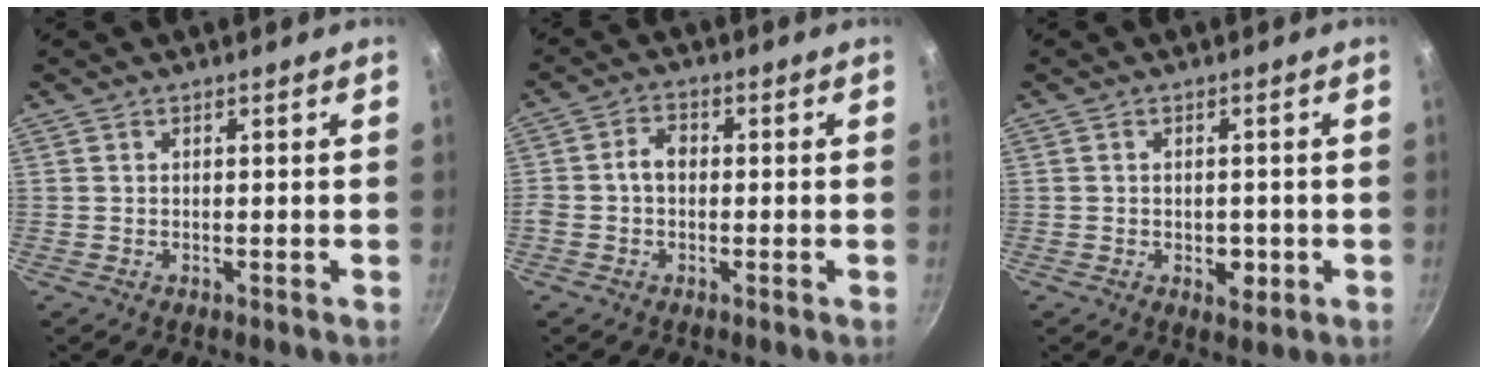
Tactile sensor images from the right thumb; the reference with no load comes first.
{"total": 3.8, "force": [-0.3, 2.9, 2.5], "torque": [-0.035, 0.013, -0.013]}
{"total": 3.6, "force": [-1.0, 2.2, 2.7], "torque": [-0.028, 0.002, -0.010]}